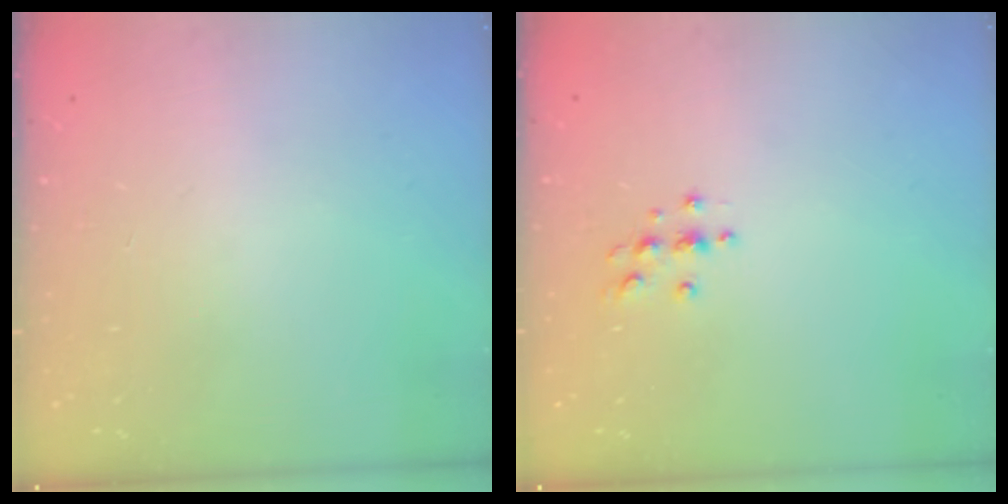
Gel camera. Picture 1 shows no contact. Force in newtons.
{"total": 3.7, "press": 3.7, "slide": 0.4}